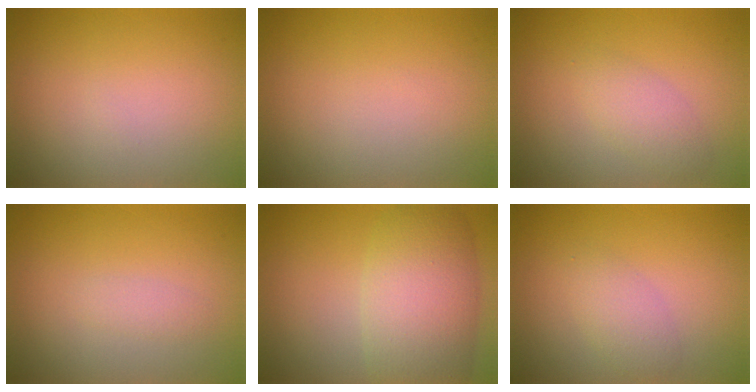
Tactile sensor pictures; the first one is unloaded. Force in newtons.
{"total": 0.0}
{"total": 2.1, "press": 2.1, "slide": 0.1}
{"total": 0.9, "press": 0.9, "slide": 0.0}
{"total": 7.6, "press": 7.6, "slide": 0.2}
{"total": 2.1, "press": 2.1, "slide": 0.0}